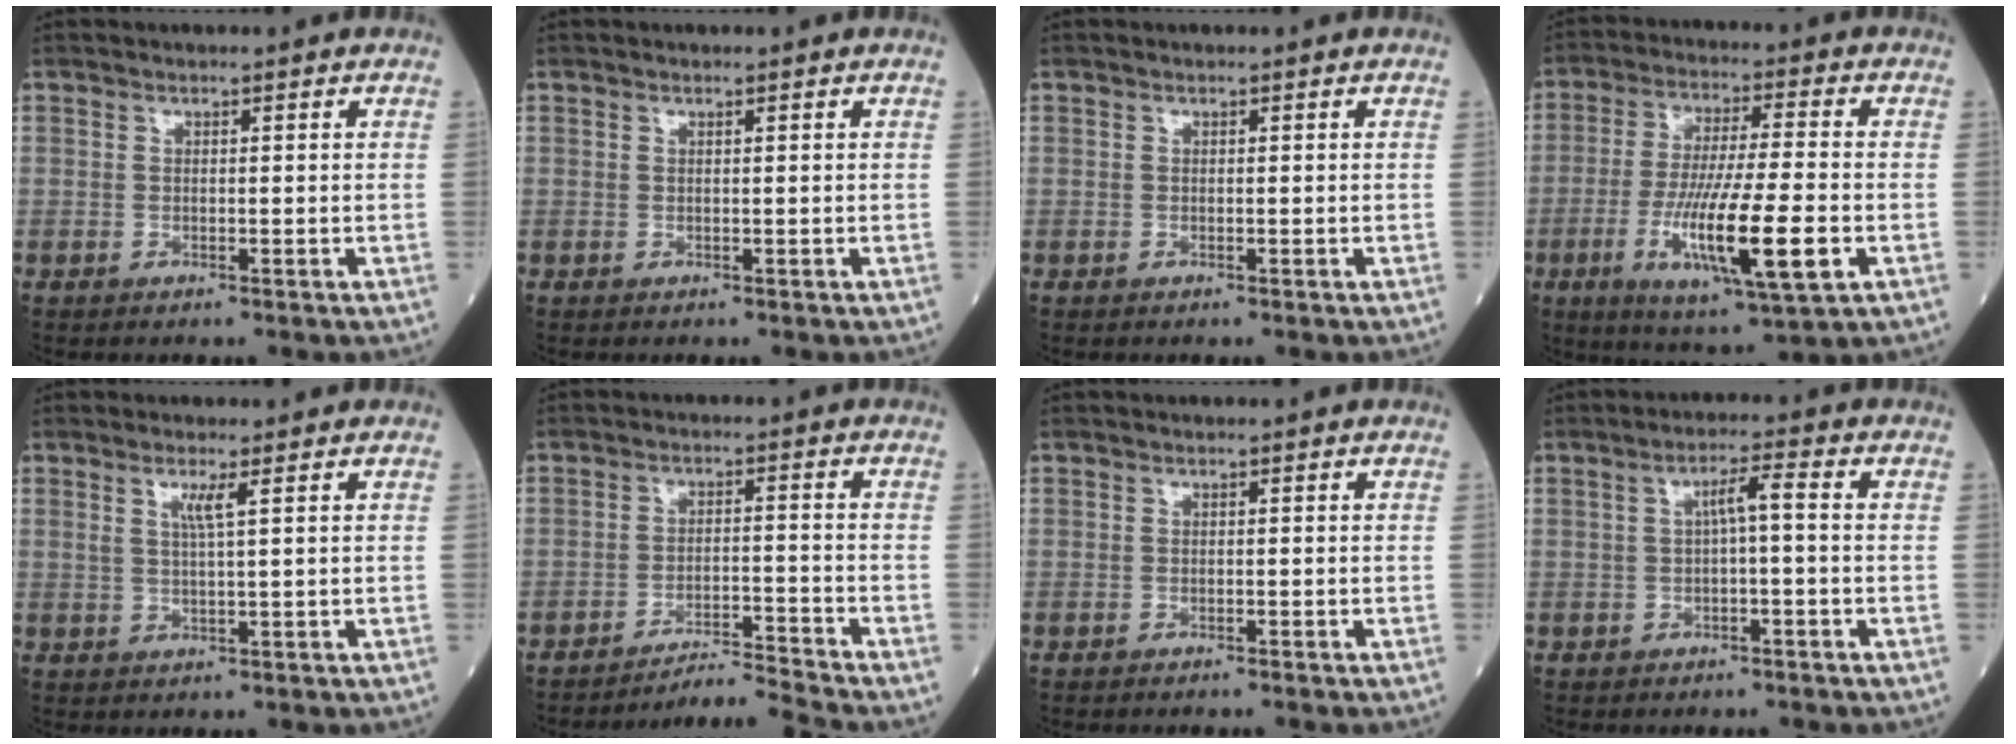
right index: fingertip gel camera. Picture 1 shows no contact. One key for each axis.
{"total": 0.0}
{"total": 0.0}
{"total": 15.3, "fx": -4.3, "fy": 1.5, "fz": 14.6, "tx": -0.271, "ty": -0.024, "tz": -0.070}
{"total": 2.5, "fx": 1.1, "fy": -0.3, "fz": 2.3, "tx": -0.048, "ty": -0.004, "tz": 0.021}
{"total": 6.3, "fx": -5.6, "fy": -2.8, "fz": -0.6, "tx": 0.002, "ty": -0.004, "tz": -0.094}
{"total": 1.5, "fx": -1.4, "fy": 0.0, "fz": 0.6, "tx": -0.010, "ty": 0.000, "tz": -0.016}
{"total": 3.3, "fx": -0.1, "fy": 0.3, "fz": 3.3, "tx": -0.055, "ty": 0.012, "tz": 0.000}